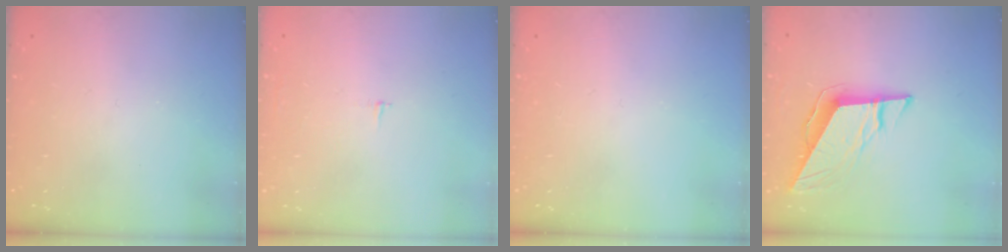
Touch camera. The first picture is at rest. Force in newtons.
{"total": 2.1, "press": 2.1, "slide": 0.2}
{"total": 0.0}
{"total": 9.6, "press": 9.4, "slide": 1.8}